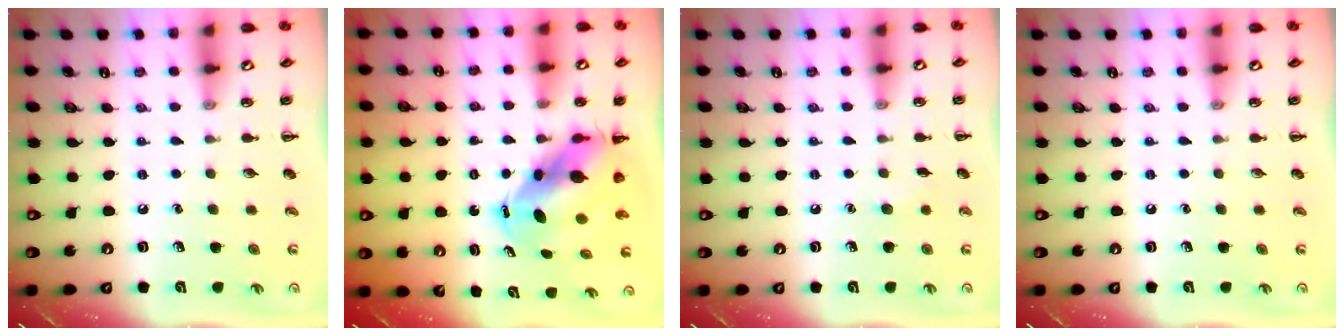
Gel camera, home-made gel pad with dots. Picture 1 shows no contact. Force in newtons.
{"total": 8.0, "press": 7.7, "slide": 2.1}
{"total": 4.0, "press": 3.8, "slide": 1.0}
{"total": 0.0}